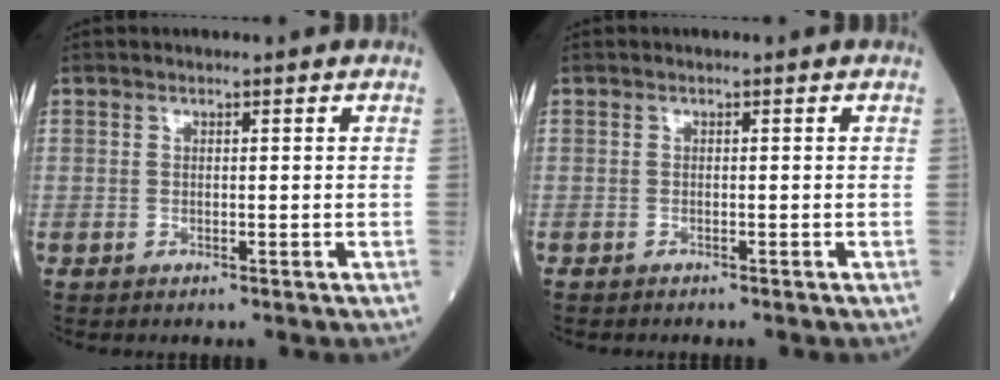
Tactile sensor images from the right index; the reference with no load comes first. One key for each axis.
{"total": 0.9, "fx": -0.8, "fy": 0.1, "fz": 0.2, "tx": -0.005, "ty": 0.000, "tz": -0.014}